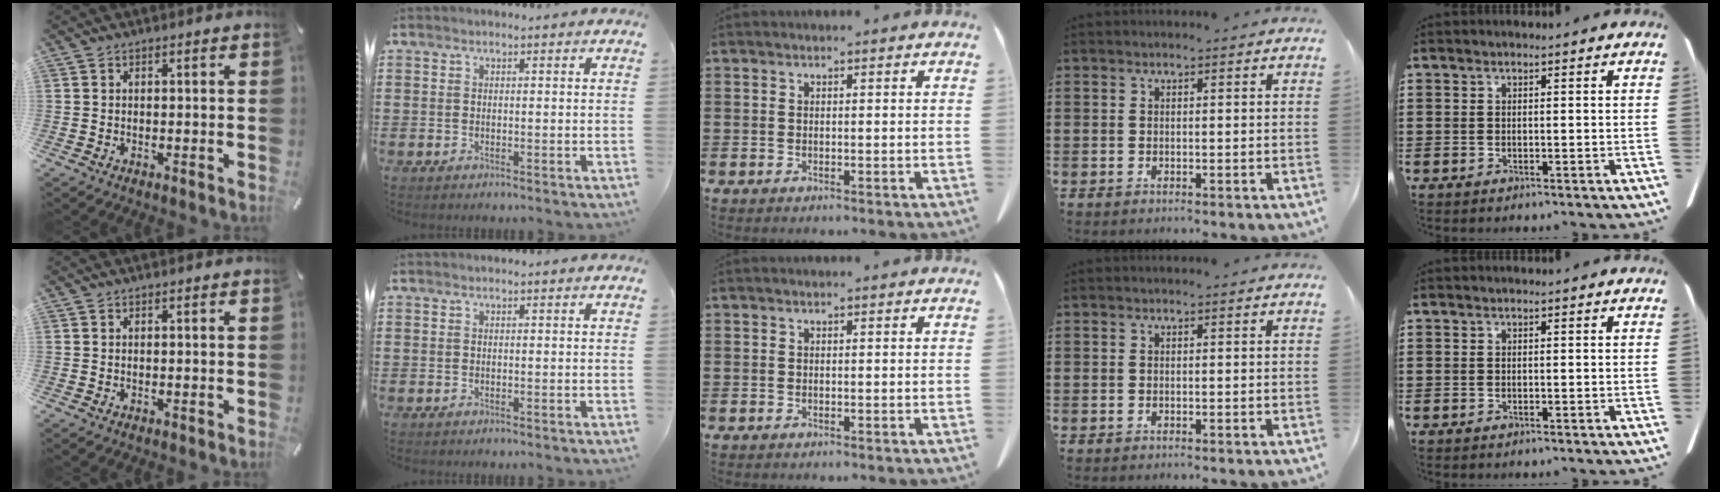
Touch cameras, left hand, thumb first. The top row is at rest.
{}